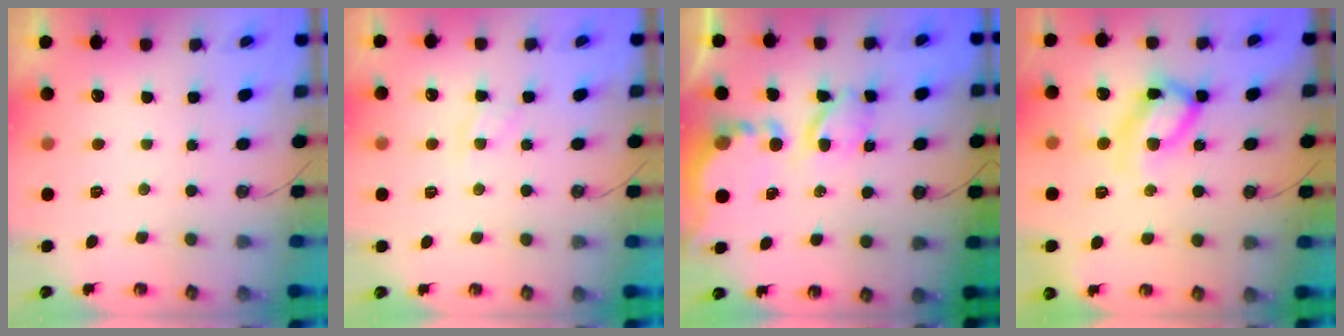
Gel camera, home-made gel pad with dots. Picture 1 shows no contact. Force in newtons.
{"total": 6.9, "press": 6.8, "slide": 0.7}
{"total": 6.6, "press": 6.5, "slide": 0.6}
{"total": 16.0, "press": 15.9, "slide": 1.0}